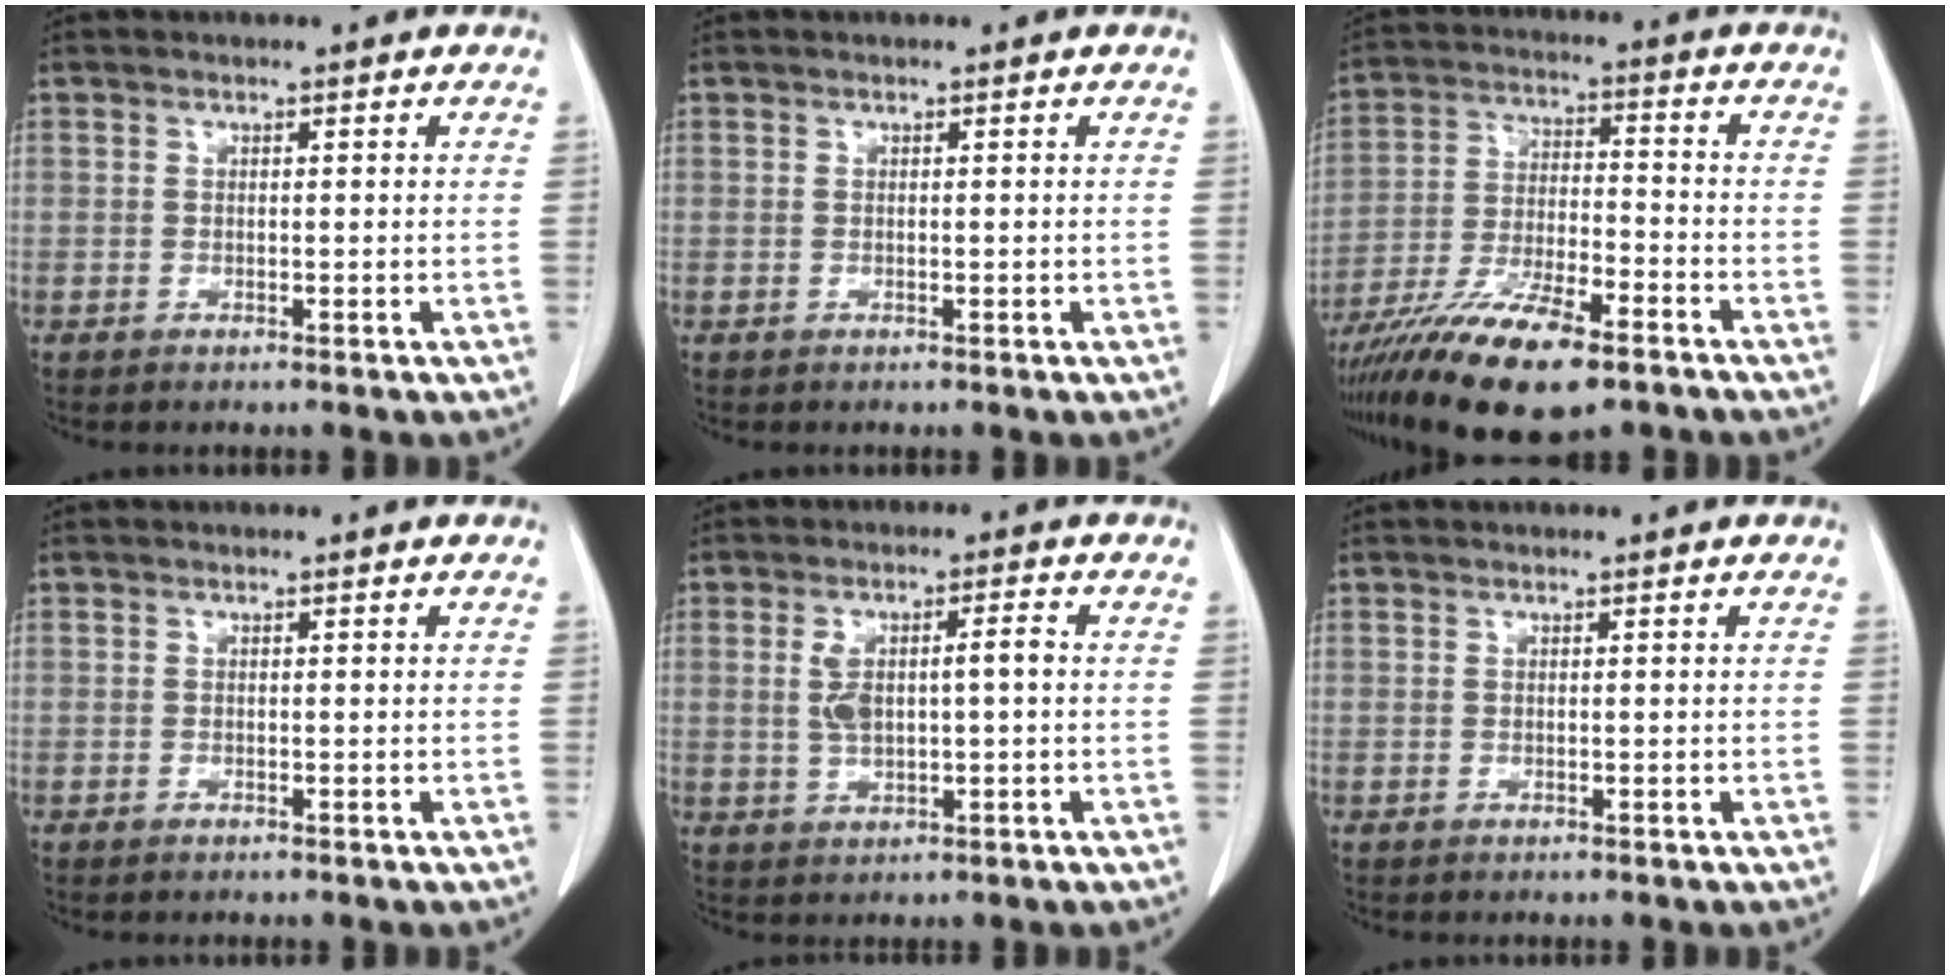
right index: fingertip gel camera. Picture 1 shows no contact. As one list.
[{"total": 0.0}, {"total": 16.0, "force": [-11.1, 3.6, 10.9], "torque": [-0.209, -0.031, -0.199]}, {"total": 0.0}, {"total": 6.2, "force": [0.4, 1.9, 5.9], "torque": [-0.122, 0.018, 0.013]}, {"total": 0.0}]